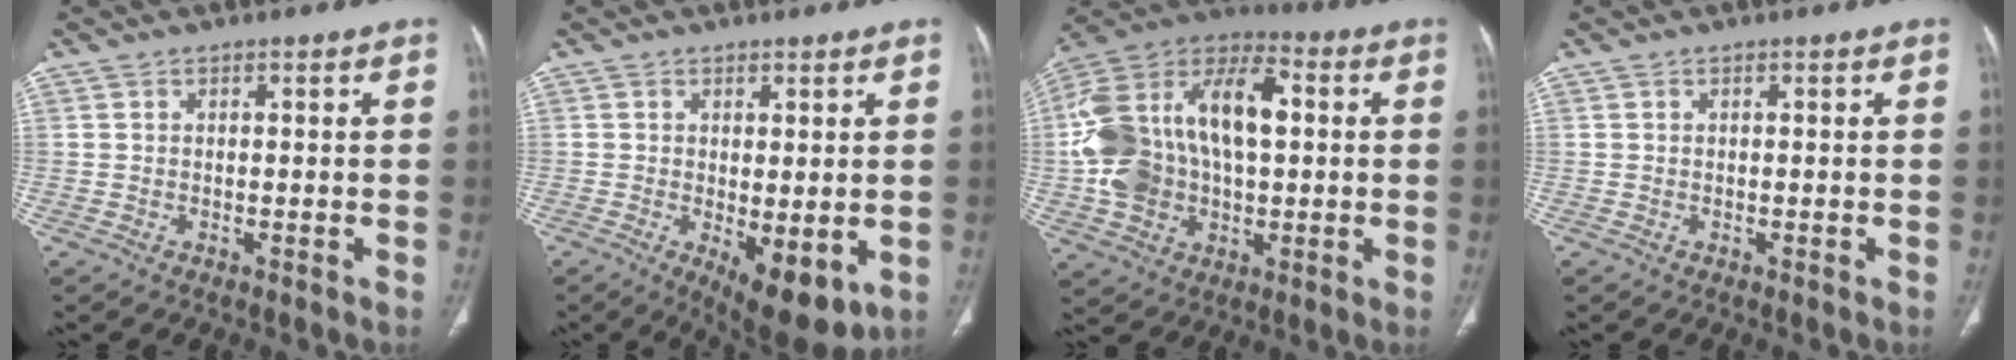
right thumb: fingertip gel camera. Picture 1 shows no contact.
{"total": 9.4, "force": [-2.1, 3.8, 8.3], "torque": [-0.115, -0.021, -0.018]}
{"total": 27.0, "force": [2.4, 16.6, 21.2], "torque": [-0.421, 0.030, 0.040]}
{"total": 0.0}